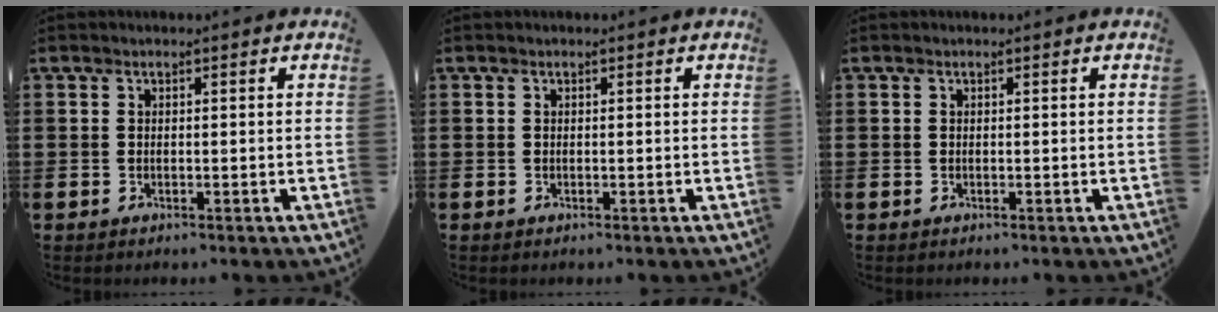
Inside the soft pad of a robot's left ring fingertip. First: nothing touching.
{"total": 0.0}
{"total": 0.0}